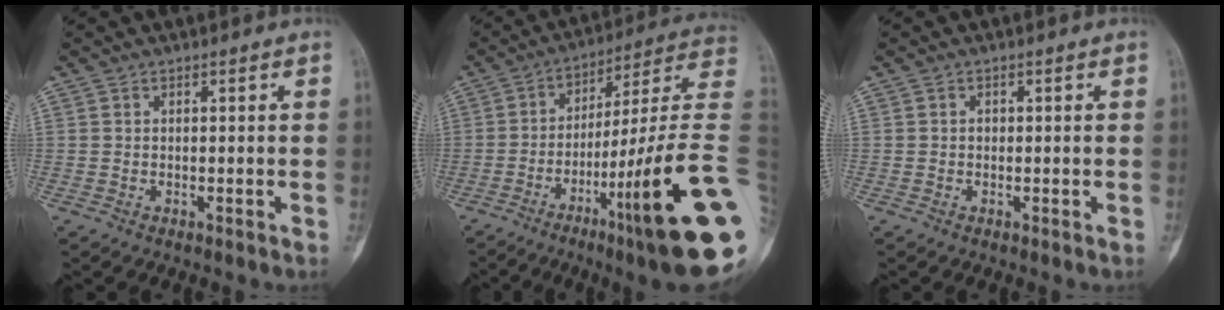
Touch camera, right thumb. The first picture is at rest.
{"total": 28.6, "force": [-8.3, 3.2, 27.2], "torque": [-0.326, 0.036, -0.127]}
{"total": 0.5, "force": [0.0, 0.4, 0.3], "torque": [-0.003, 0.002, -0.002]}